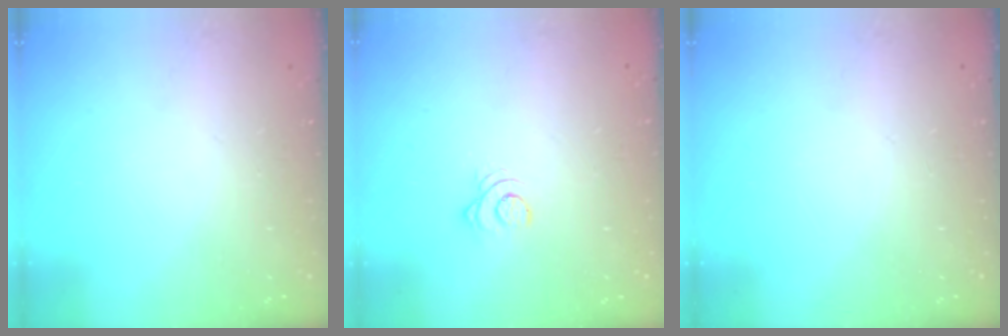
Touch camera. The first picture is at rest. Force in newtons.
{"total": 2.5, "press": 2.5, "slide": 0.2}
{"total": 0.0}